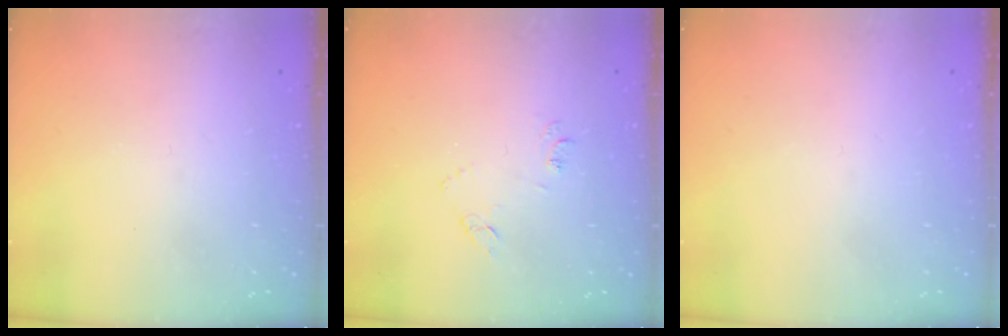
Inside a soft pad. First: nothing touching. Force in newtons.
{"total": 7.9, "press": 7.9, "slide": 0.6}
{"total": 1.8, "press": 1.7, "slide": 0.1}